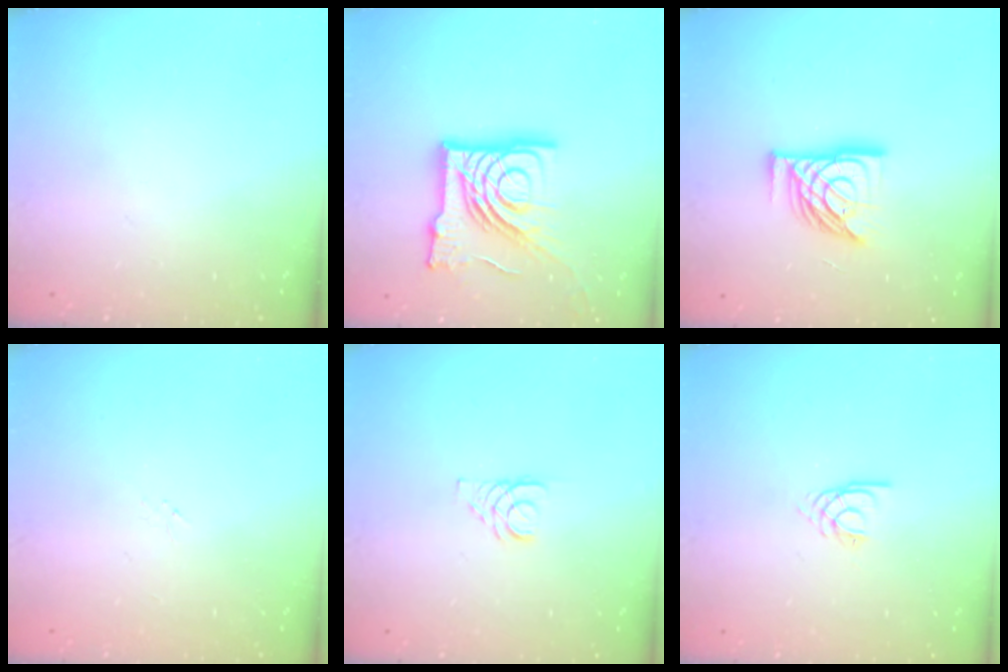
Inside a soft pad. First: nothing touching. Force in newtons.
{"total": 22.2, "press": 22.1, "slide": 2.7}
{"total": 14.7, "press": 14.7, "slide": 1.6}
{"total": 0.9, "press": 0.8, "slide": 0.4}
{"total": 2.9, "press": 2.9, "slide": 0.3}
{"total": 2.3, "press": 2.3, "slide": 0.2}